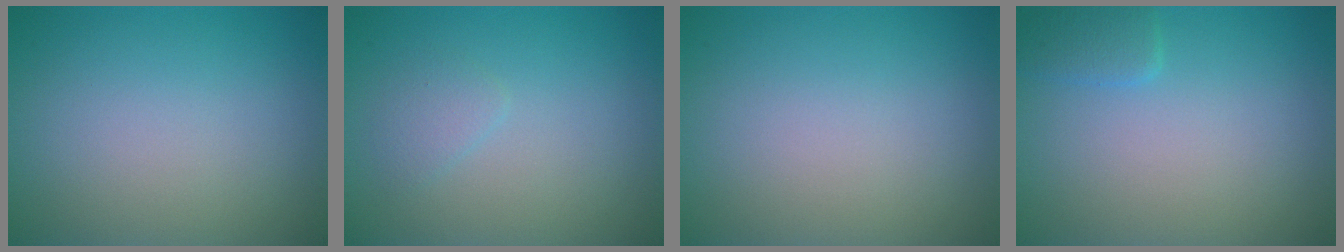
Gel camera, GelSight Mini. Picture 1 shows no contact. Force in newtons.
{"total": 1.1, "press": 1.1, "slide": 0.1}
{"total": 0.0}
{"total": 1.4, "press": 1.4, "slide": 0.1}